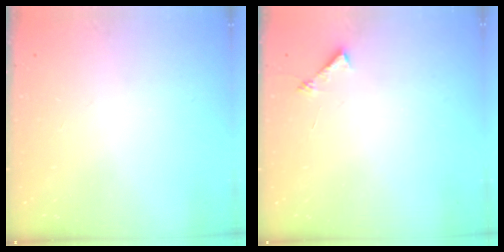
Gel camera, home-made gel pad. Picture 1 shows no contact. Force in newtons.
{"total": 5.6, "press": 5.5, "slide": 0.6}